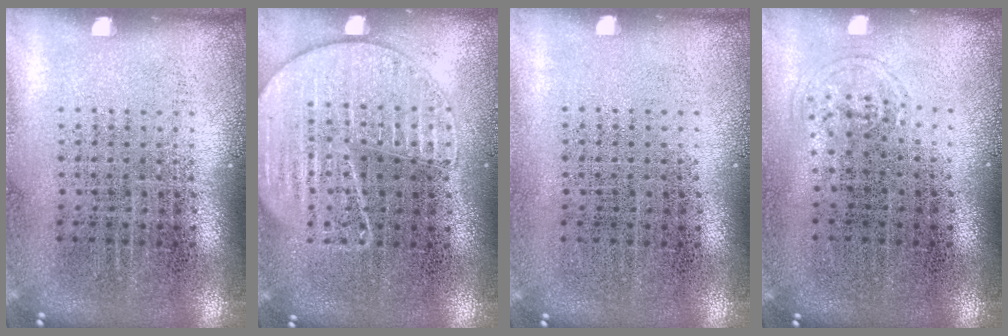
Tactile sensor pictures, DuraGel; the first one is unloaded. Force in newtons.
{"total": 1.4, "press": 1.4, "slide": 0.2}
{"total": 0.0}
{"total": 0.6, "press": 0.5, "slide": 0.3}